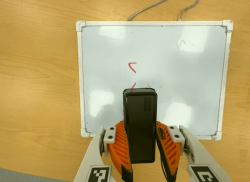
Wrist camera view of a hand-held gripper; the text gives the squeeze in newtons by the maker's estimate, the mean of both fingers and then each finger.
{"total": 7.5, "left": 6.6, "right": 8.4}